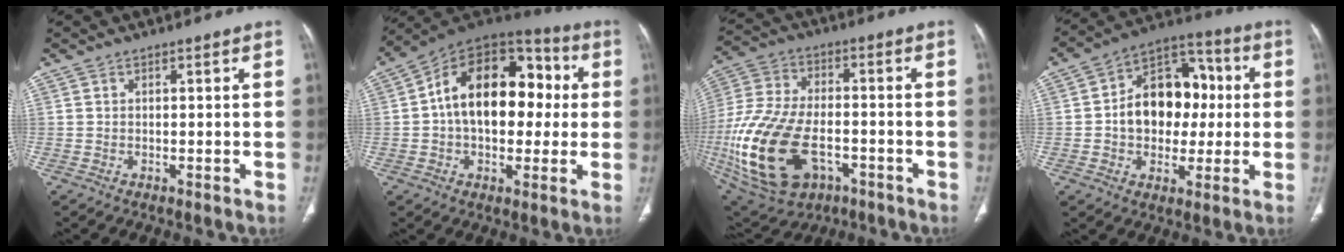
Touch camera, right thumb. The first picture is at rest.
{"total": 20.9, "force": [1.6, 13.3, 16.1], "torque": [-0.218, 0.039, 0.017]}
{"total": 23.5, "force": [-6.6, 14.0, 17.7], "torque": [-0.382, 0.005, -0.095]}
{"total": 16.3, "force": [0.5, 11.8, 11.3], "torque": [-0.123, 0.032, 0.003]}